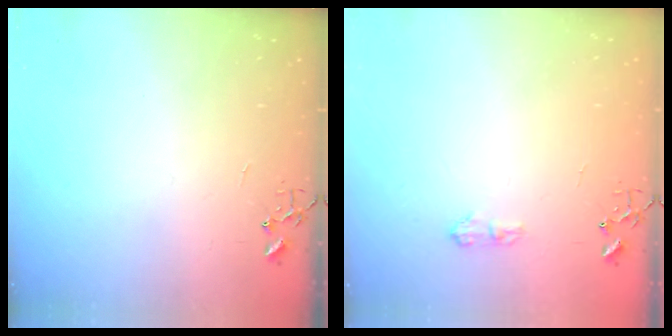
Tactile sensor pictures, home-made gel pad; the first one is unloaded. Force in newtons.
{"total": 5.8, "press": 5.8, "slide": 0.8}